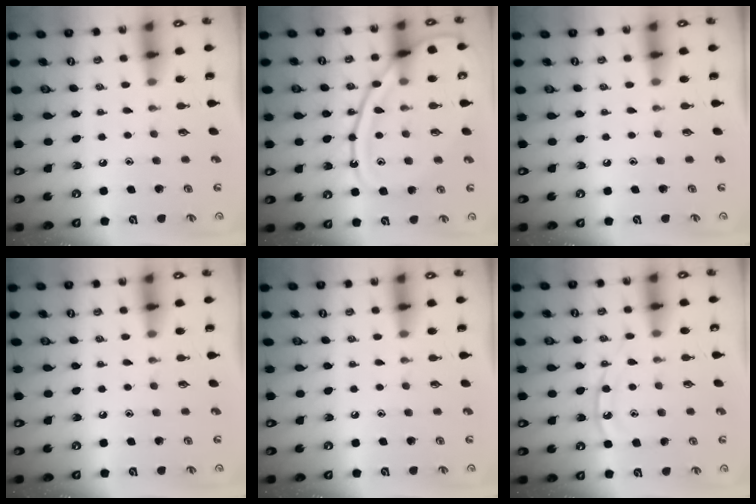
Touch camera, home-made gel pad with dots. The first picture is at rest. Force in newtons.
{"total": 15.7, "press": 15.6, "slide": 1.4}
{"total": 0.0}
{"total": 0.0}
{"total": 0.0}
{"total": 10.9, "press": 10.9, "slide": 0.9}